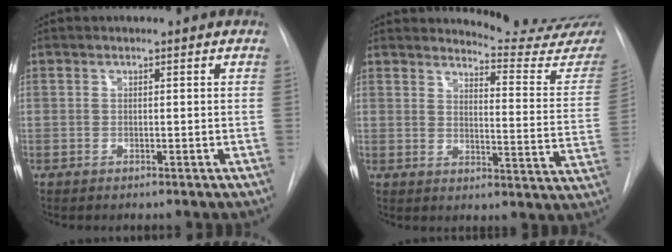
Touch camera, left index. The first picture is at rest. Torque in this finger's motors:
{"motor_torque": [0.83, -1.31, 0.08, 0.01]}